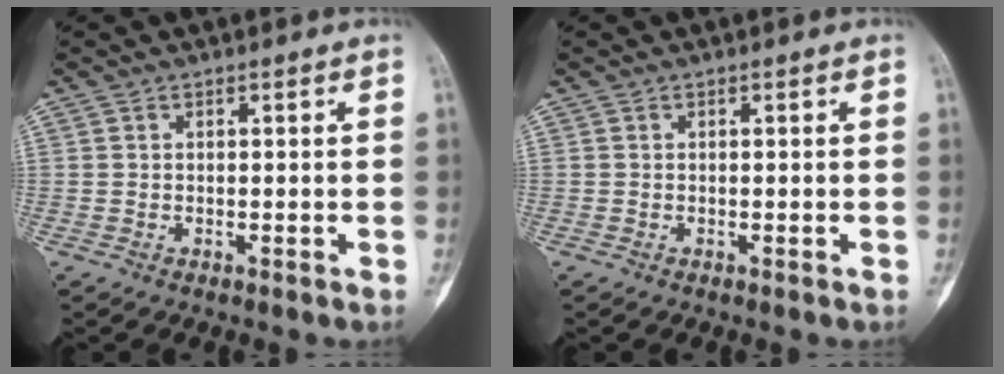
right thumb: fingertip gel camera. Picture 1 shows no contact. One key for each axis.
{"total": 0.0}